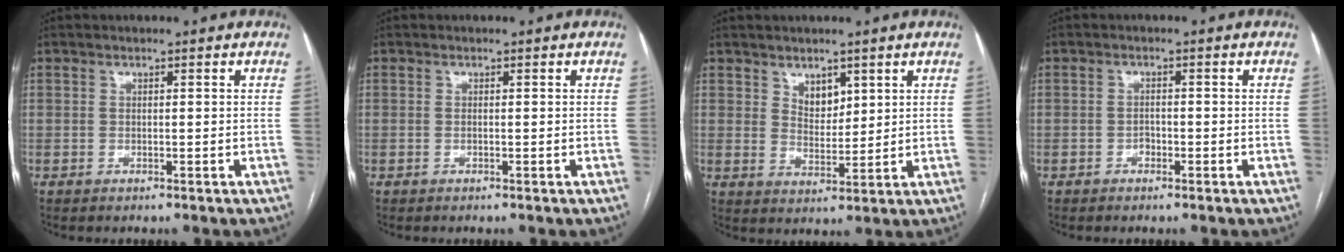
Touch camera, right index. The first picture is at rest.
{"total": 0.0}
{"total": 4.0, "force": [2.4, 2.3, 2.2], "torque": [-0.037, -0.004, 0.050]}
{"total": 1.3, "force": [-0.8, 0.8, 0.6], "torque": [-0.011, 0.005, -0.013]}